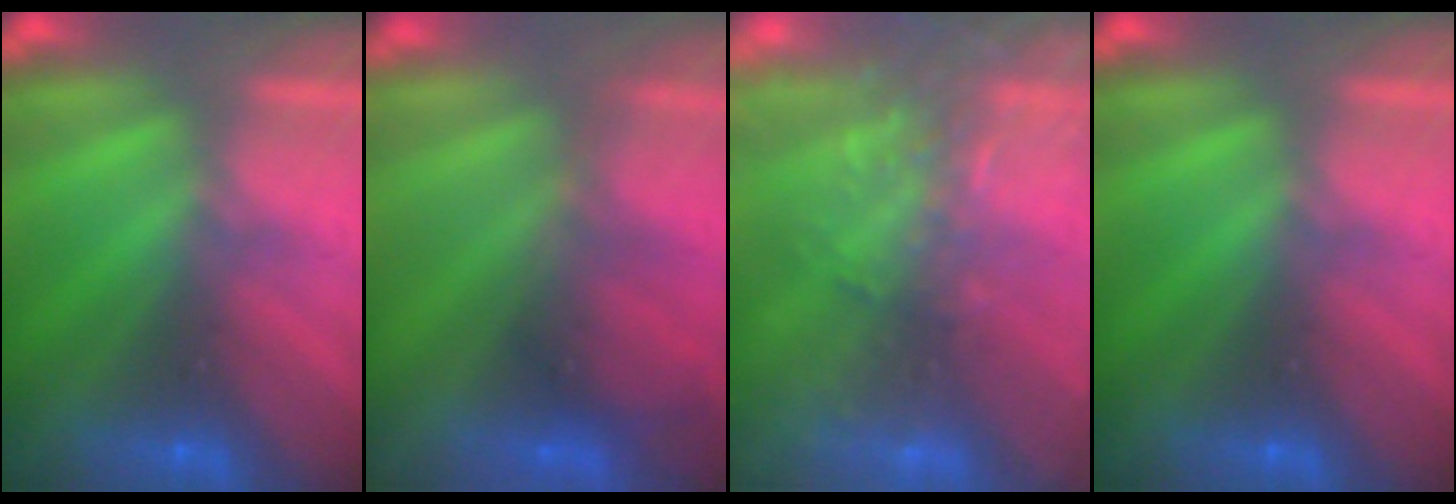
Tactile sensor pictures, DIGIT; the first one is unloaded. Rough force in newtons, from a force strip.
{"total": 4.6}
{"total": 6.4}
{"total": 0.0}